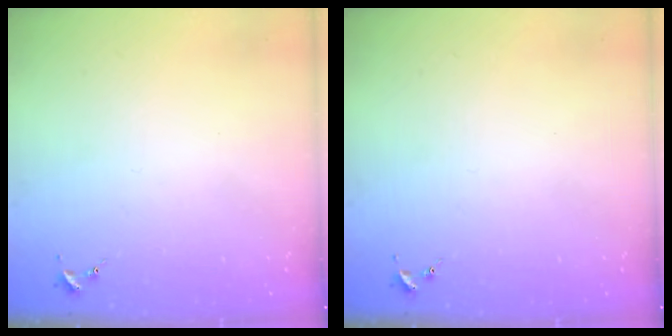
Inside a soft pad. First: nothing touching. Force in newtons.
{"total": 0.0}